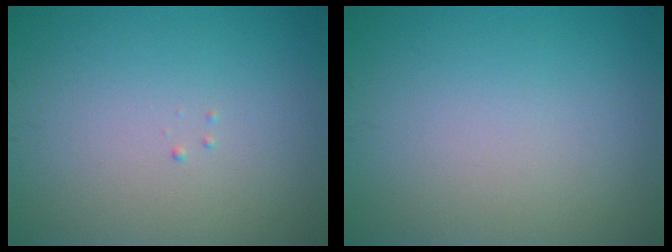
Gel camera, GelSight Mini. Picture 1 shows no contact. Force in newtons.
{"total": 0.0}